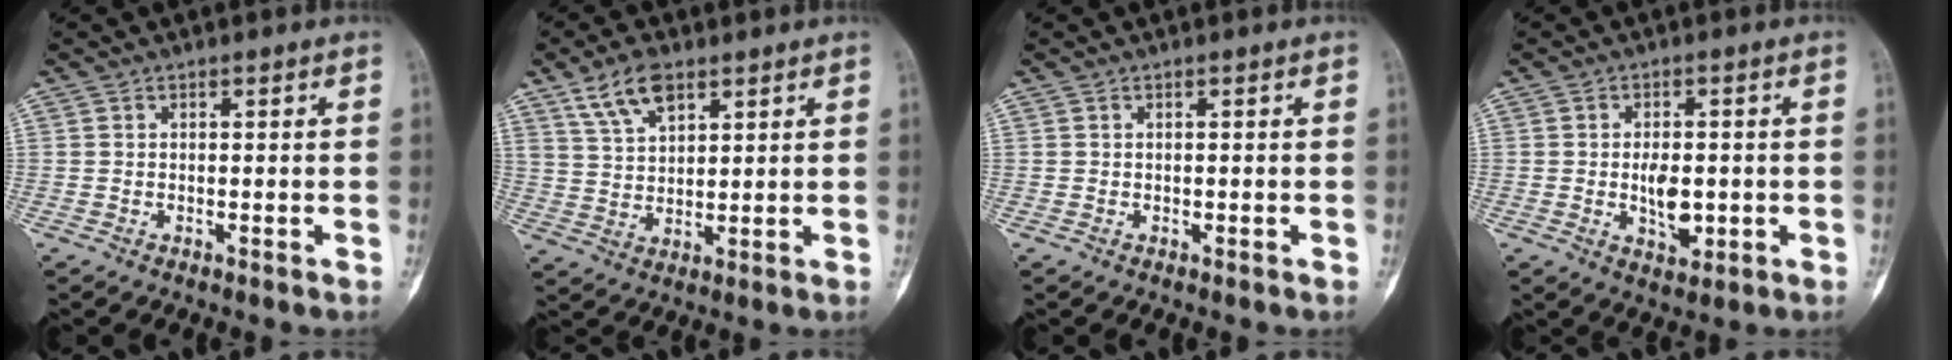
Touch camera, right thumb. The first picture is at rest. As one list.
[{"total": 7.7, "force": [4.8, 3.8, 4.8], "torque": [-0.075, -0.015, 0.094]}, {"total": 0.0}, {"total": 6.0, "force": [-0.8, 3.4, 4.9], "torque": [-0.069, -0.004, -0.007]}]